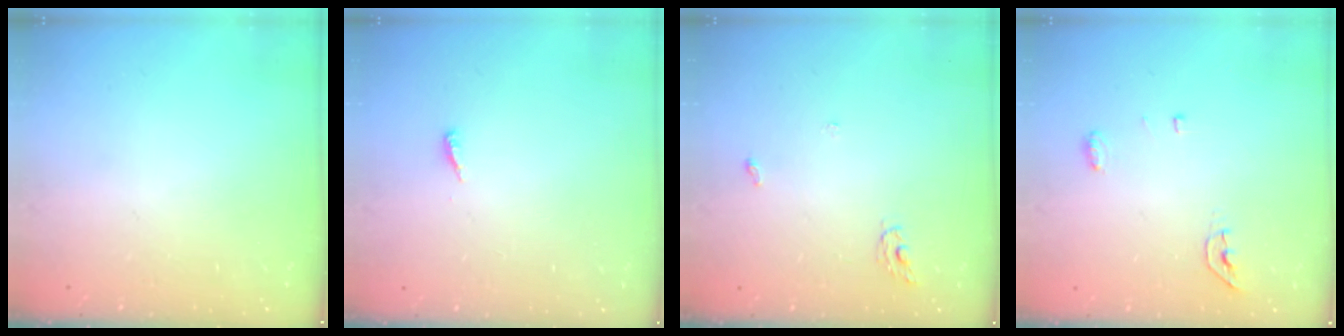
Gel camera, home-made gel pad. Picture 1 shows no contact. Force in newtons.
{"total": 3.2, "press": 3.2, "slide": 0.2}
{"total": 3.3, "press": 3.3, "slide": 0.2}
{"total": 4.3, "press": 4.2, "slide": 1.0}